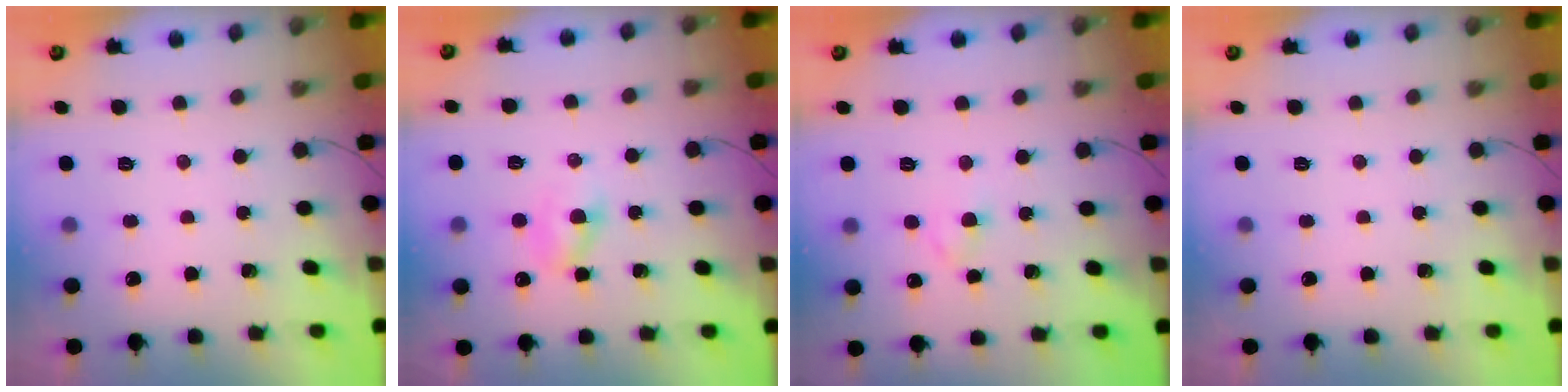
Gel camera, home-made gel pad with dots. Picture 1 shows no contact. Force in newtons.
{"total": 3.4, "press": 3.2, "slide": 1.2}
{"total": 2.7, "press": 2.4, "slide": 1.1}
{"total": 0.0}